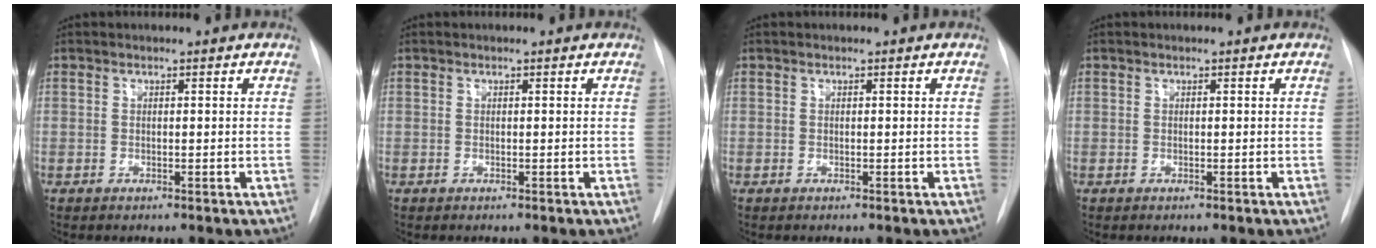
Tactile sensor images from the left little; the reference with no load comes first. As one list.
[{"total": 0.0}, {"total": 0.0}, {"total": 0.0}]